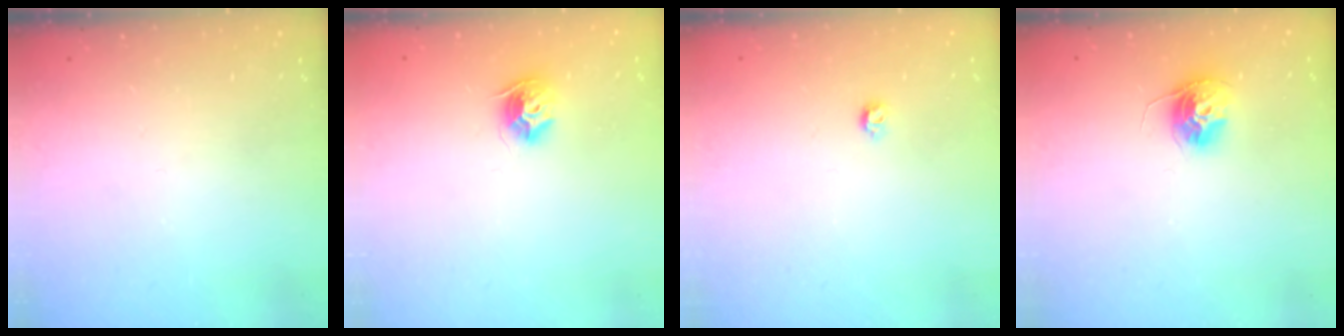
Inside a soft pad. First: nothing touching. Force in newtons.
{"total": 8.8, "press": 8.8, "slide": 0.4}
{"total": 3.5, "press": 3.5, "slide": 0.5}
{"total": 11.4, "press": 11.4, "slide": 1.0}